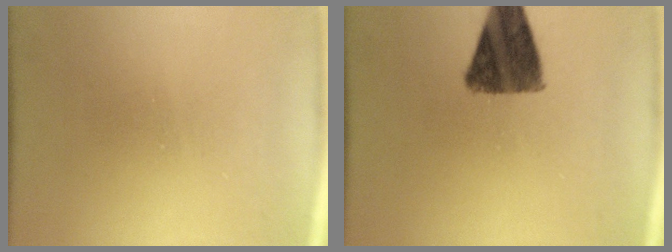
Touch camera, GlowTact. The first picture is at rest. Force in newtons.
{"total": 10.7}